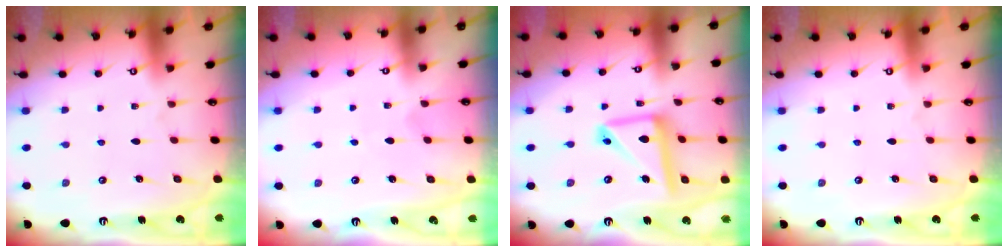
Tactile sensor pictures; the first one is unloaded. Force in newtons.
{"total": 2.7, "press": 2.7, "slide": 0.3}
{"total": 13.9, "press": 13.8, "slide": 1.4}
{"total": 0.0}